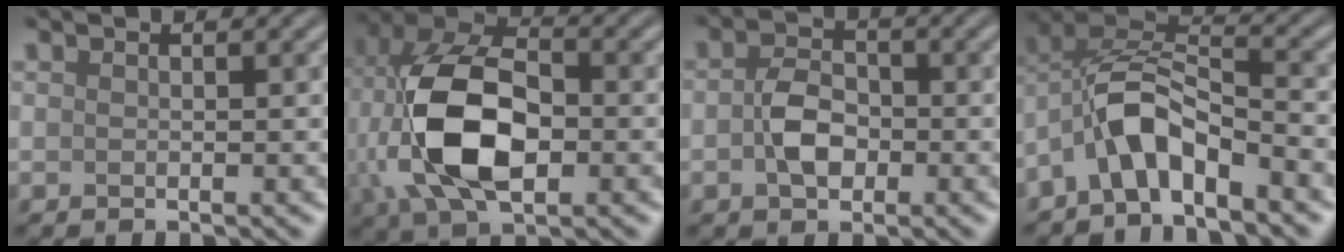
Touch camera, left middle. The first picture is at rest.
{"total": 11.4, "force": [-1.1, 6.7, 9.2], "torque": [-0.200, 0.005, -0.022]}
{"total": 3.3, "force": [-0.6, 2.2, 2.4], "torque": [-0.050, 0.005, -0.013]}
{"total": 5.6, "force": [-3.4, 2.0, 4.0], "torque": [-0.076, 0.014, -0.070]}